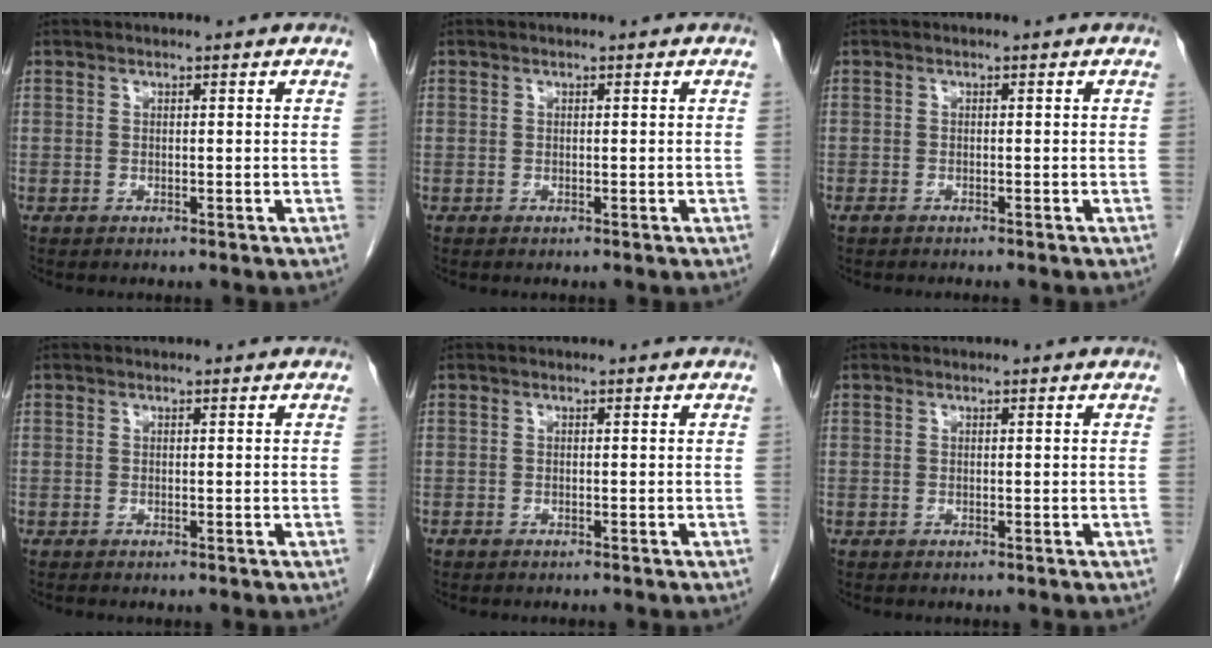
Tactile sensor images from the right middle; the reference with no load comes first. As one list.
[{"total": 0.0}, {"total": 1.5, "force": [-1.3, 0.3, 0.7], "torque": [-0.013, -0.003, -0.016]}, {"total": 0.0}, {"total": 0.5, "force": [-0.5, 0.2, 0.1], "torque": [-0.008, 0.000, -0.011]}, {"total": 0.0}]